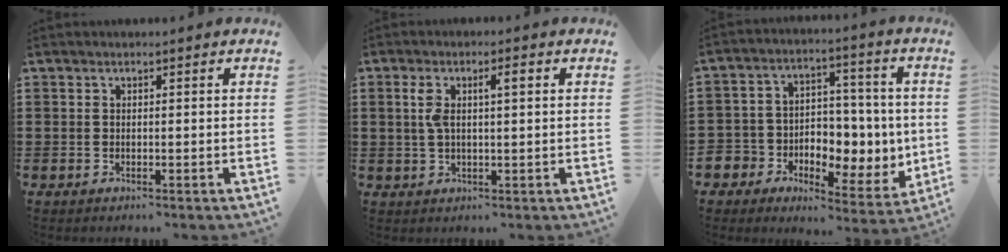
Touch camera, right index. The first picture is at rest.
{"total": 4.1, "force": [1.0, 1.2, 3.8], "torque": [-0.077, 0.008, 0.014]}
{"total": 6.6, "force": [0.2, 6.4, 1.6], "torque": [-0.044, -0.018, 0.008]}